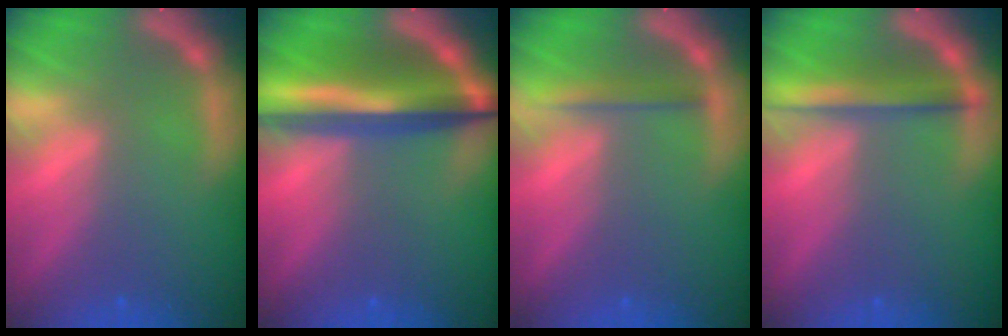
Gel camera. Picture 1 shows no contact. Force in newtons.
{"total": 10.0}
{"total": 2.0}
{"total": 4.0}